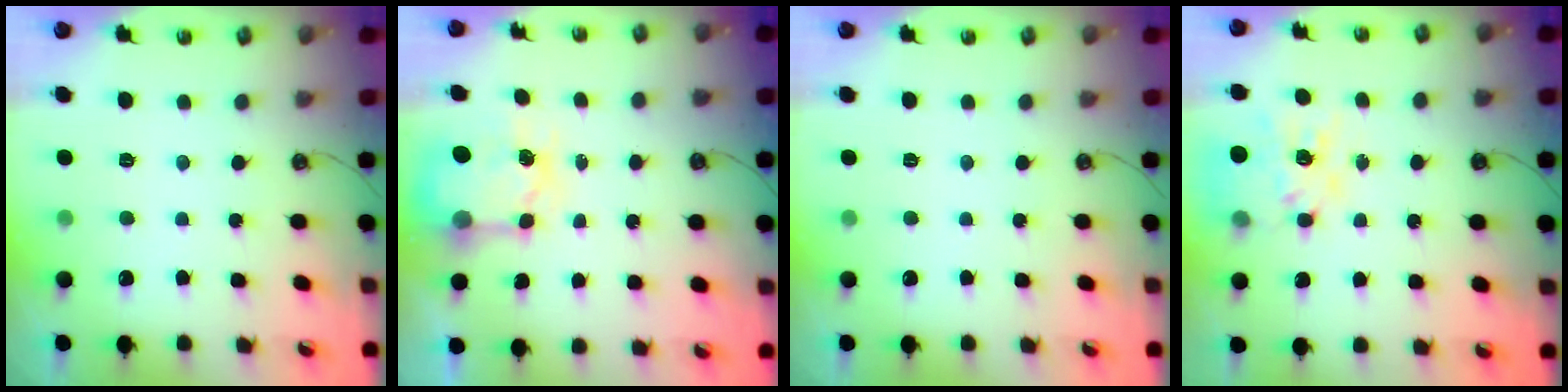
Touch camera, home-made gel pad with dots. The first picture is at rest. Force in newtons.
{"total": 5.5, "press": 5.5, "slide": 0.7}
{"total": 0.0}
{"total": 15.9, "press": 15.8, "slide": 1.6}